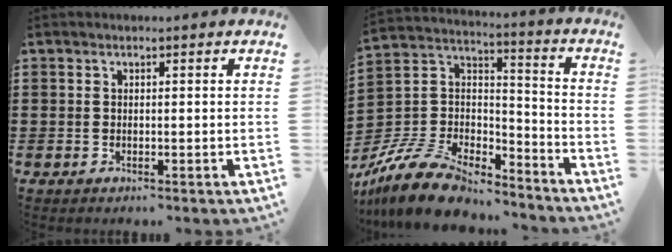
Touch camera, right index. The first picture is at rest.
{"total": 11.1, "force": [-9.8, 3.1, 4.2], "torque": [-0.112, 0.010, -0.200]}